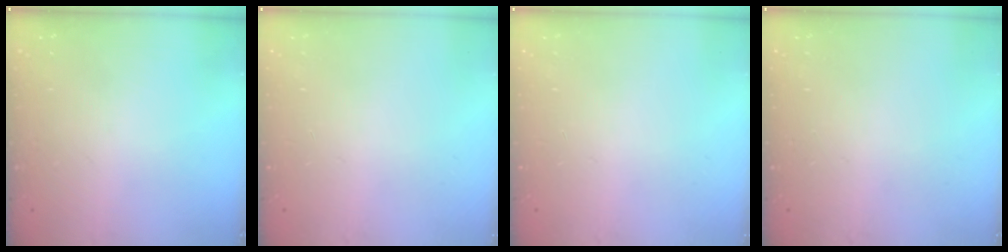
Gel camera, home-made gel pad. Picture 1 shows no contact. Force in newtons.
{"total": 0.0}
{"total": 0.0}
{"total": 0.0}